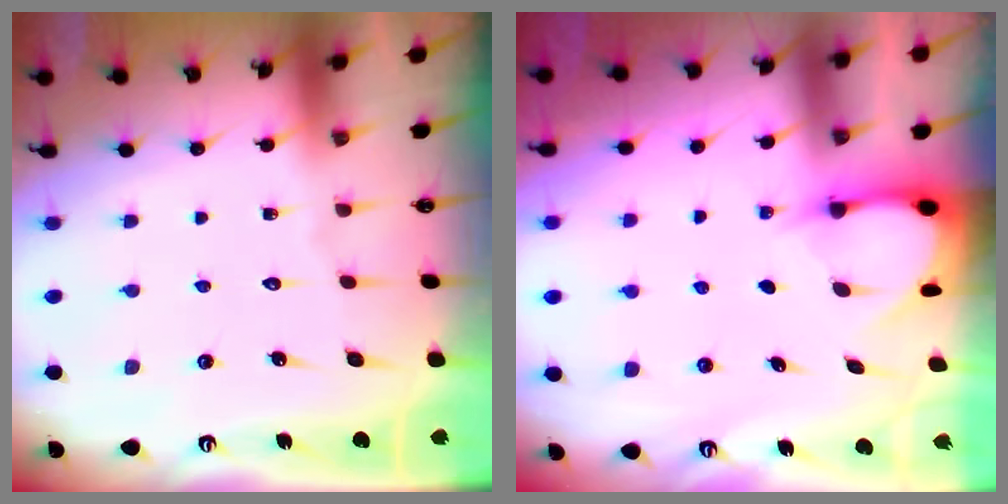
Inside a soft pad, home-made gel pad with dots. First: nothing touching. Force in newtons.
{"total": 3.2, "press": 3.1, "slide": 0.4}